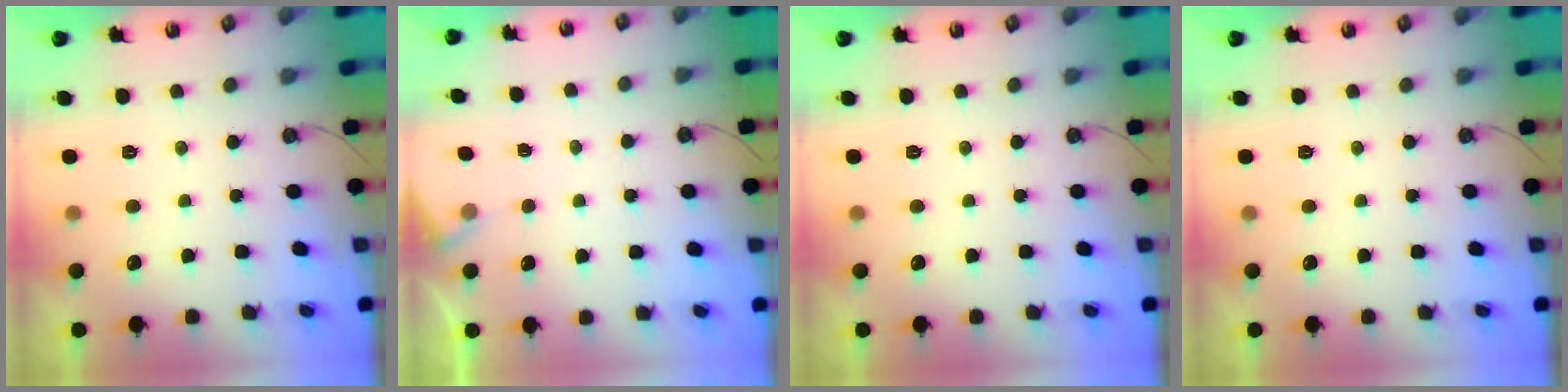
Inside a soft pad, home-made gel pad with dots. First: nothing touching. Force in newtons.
{"total": 4.3, "press": 4.3, "slide": 0.5}
{"total": 0.0}
{"total": 0.0}